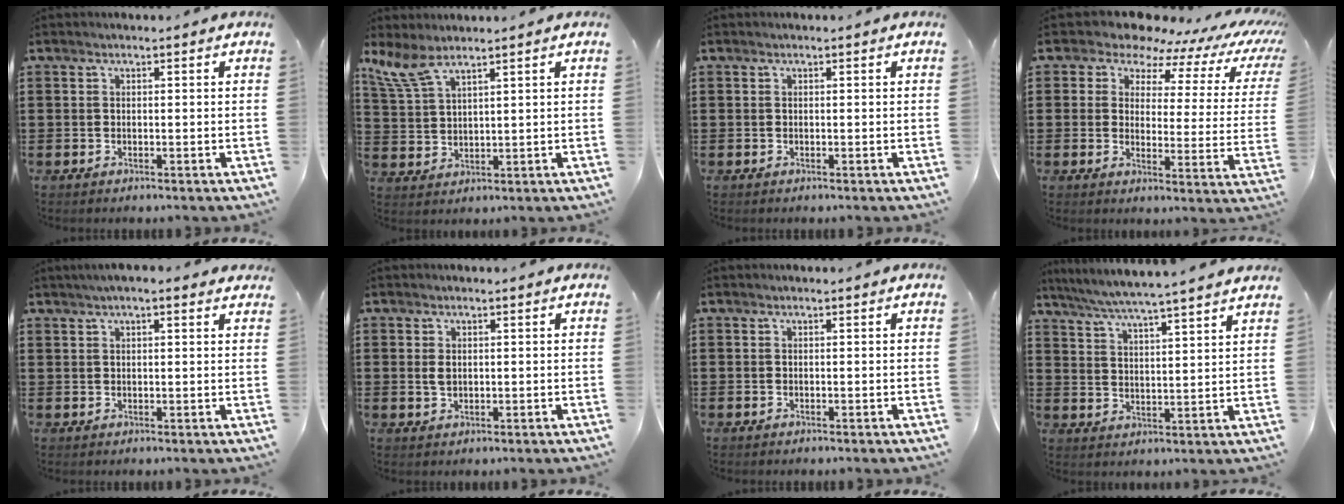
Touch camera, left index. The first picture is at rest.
{"total": 5.9, "force": [4.4, 1.4, 3.7], "torque": [-0.091, -0.012, 0.081]}
{"total": 0.0}
{"total": 6.8, "force": [5.9, 2.6, 2.2], "torque": [-0.064, -0.042, 0.099]}
{"total": 2.5, "force": [1.9, 0.4, 1.6], "torque": [-0.033, 0.007, 0.033]}
{"total": 1.6, "force": [0.3, 0.9, 1.3], "torque": [-0.037, 0.002, 0.002]}
{"total": 0.0}
{"total": 5.2, "force": [4.7, -1.0, 1.9], "torque": [-0.056, -0.035, 0.078]}